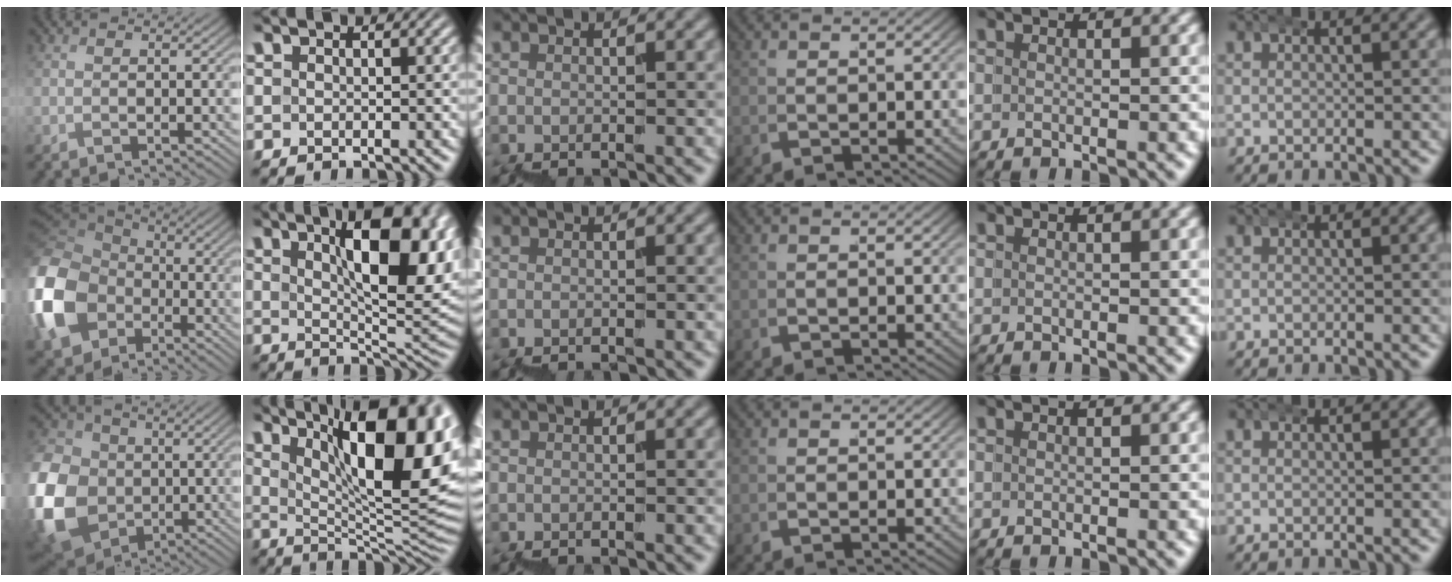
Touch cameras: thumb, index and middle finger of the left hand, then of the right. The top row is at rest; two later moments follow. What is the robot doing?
{"motion": "wrap", "object": "bandana"}